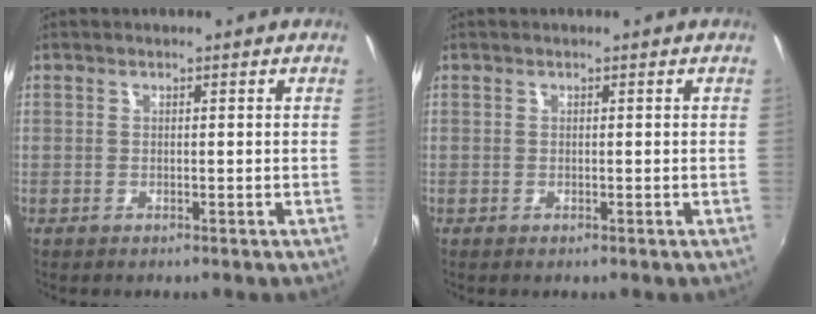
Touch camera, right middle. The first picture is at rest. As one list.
[{"total": 0.0}]